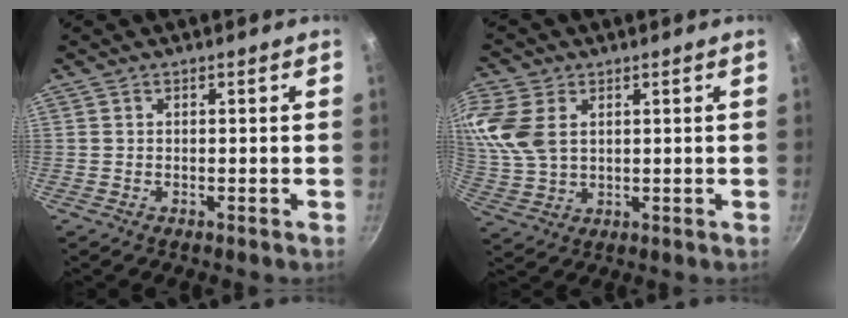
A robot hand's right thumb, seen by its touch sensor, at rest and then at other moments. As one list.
[{"total": 9.5, "force": [2.7, 6.4, 6.4], "torque": [-0.134, -0.007, 0.059]}]